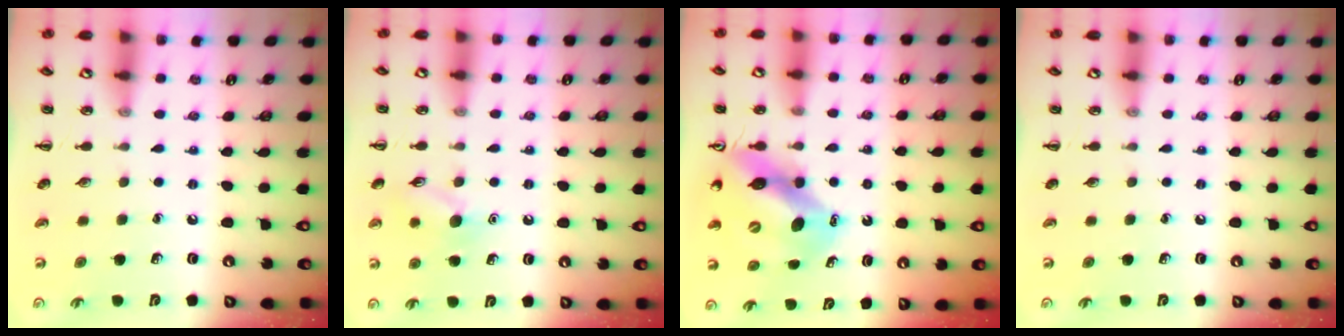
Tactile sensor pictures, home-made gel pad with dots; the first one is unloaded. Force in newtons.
{"total": 8.5, "press": 8.5, "slide": 1.1}
{"total": 11.0, "press": 10.5, "slide": 3.4}
{"total": 0.0}